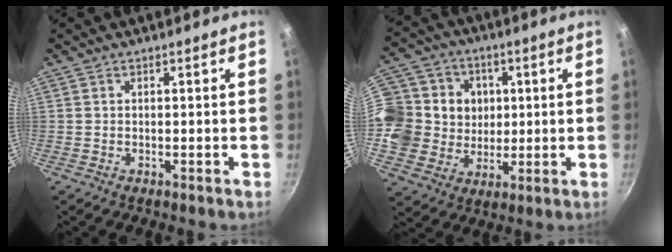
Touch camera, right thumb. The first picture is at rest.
{"total": 18.4, "force": [2.7, 16.5, 7.7], "torque": [-0.143, 0.008, 0.049]}